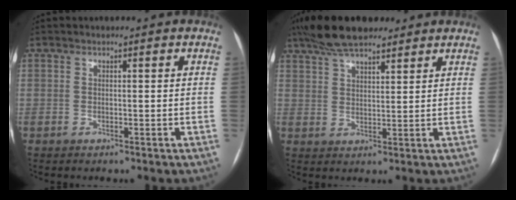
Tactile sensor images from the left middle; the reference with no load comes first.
{"total": 10.1, "force": [8.1, 3.0, 5.3], "torque": [-0.097, 0.033, 0.141]}